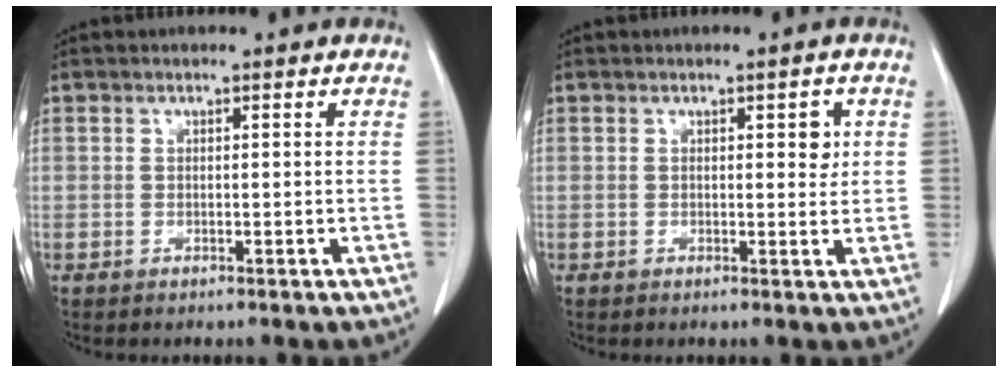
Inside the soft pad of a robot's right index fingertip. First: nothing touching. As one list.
[{"total": 2.5, "force": [0.7, 1.1, 2.1], "torque": [-0.025, 0.002, 0.009]}]